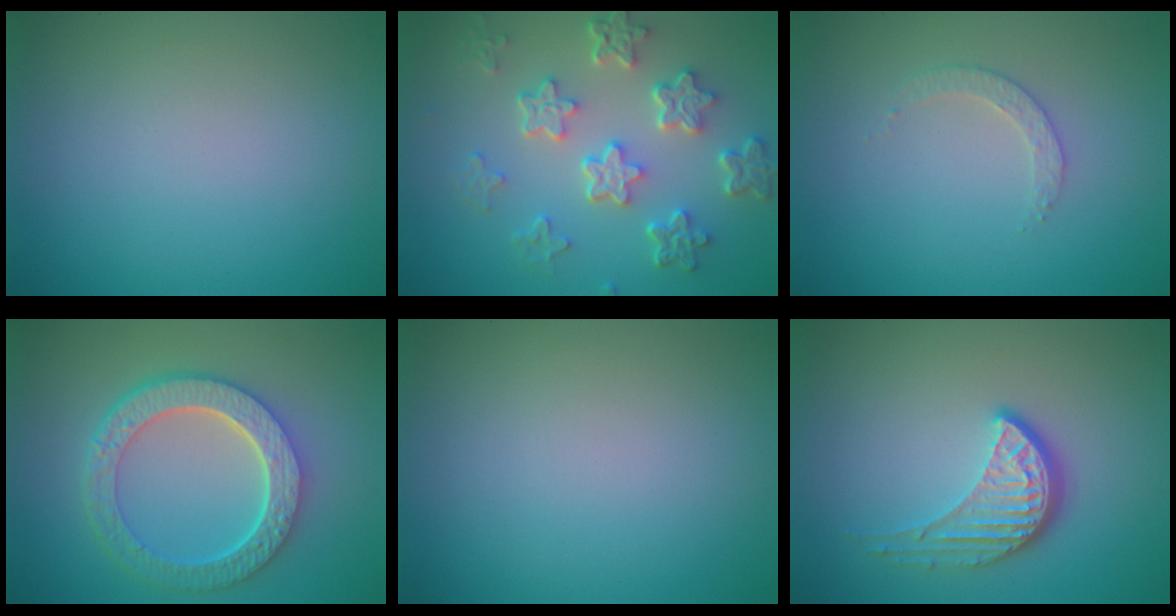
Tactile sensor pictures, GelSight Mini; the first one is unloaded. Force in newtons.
{"total": 5.7, "press": 4.4, "slide": 3.7}
{"total": 1.6, "press": 1.5, "slide": 0.3}
{"total": 6.7, "press": 5.0, "slide": 4.5}
{"total": 0.0}
{"total": 3.9, "press": 3.0, "slide": 2.5}